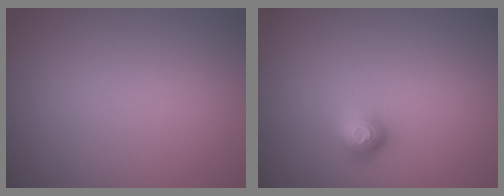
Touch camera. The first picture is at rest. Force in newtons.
{"total": 1.7, "press": 1.3, "slide": 1.1}